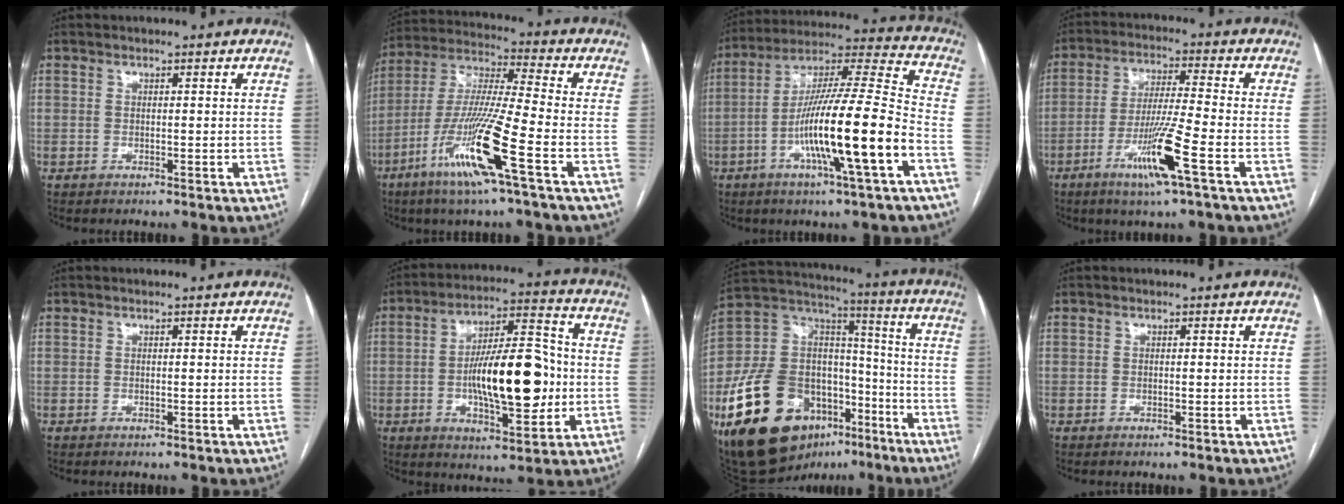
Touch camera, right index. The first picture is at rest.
{"total": 15.8, "force": [-7.3, -0.4, 14.1], "torque": [-0.289, -0.023, -0.141]}
{"total": 18.4, "force": [-6.3, -0.1, 17.3], "torque": [-0.306, -0.001, -0.113]}
{"total": 10.7, "force": [-4.9, -0.7, 9.5], "torque": [-0.185, -0.015, -0.094]}
{"total": 0.0}
{"total": 16.9, "force": [-1.8, 5.3, 16.0], "torque": [-0.262, 0.017, -0.024]}
{"total": 24.8, "force": [-13.0, 14.7, 15.2], "torque": [-0.285, 0.059, -0.214]}
{"total": 0.0}